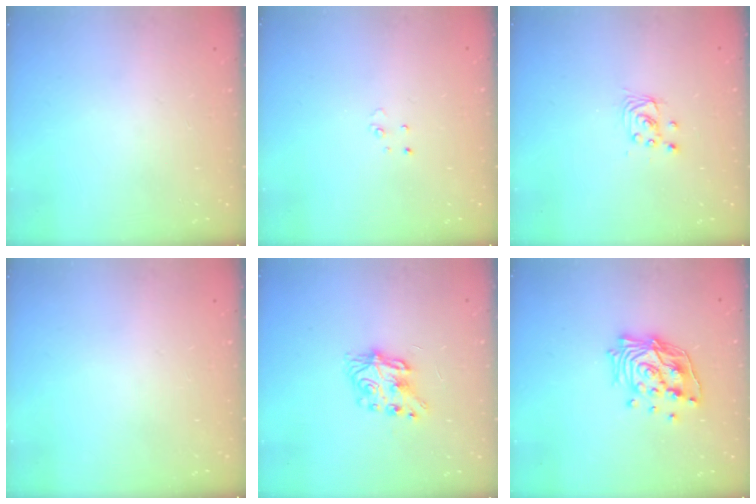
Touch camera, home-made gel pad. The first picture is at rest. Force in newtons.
{"total": 2.5, "press": 2.5, "slide": 0.2}
{"total": 2.9, "press": 2.9, "slide": 0.2}
{"total": 0.0}
{"total": 7.1, "press": 7.1, "slide": 0.4}
{"total": 15.1, "press": 14.9, "slide": 1.9}